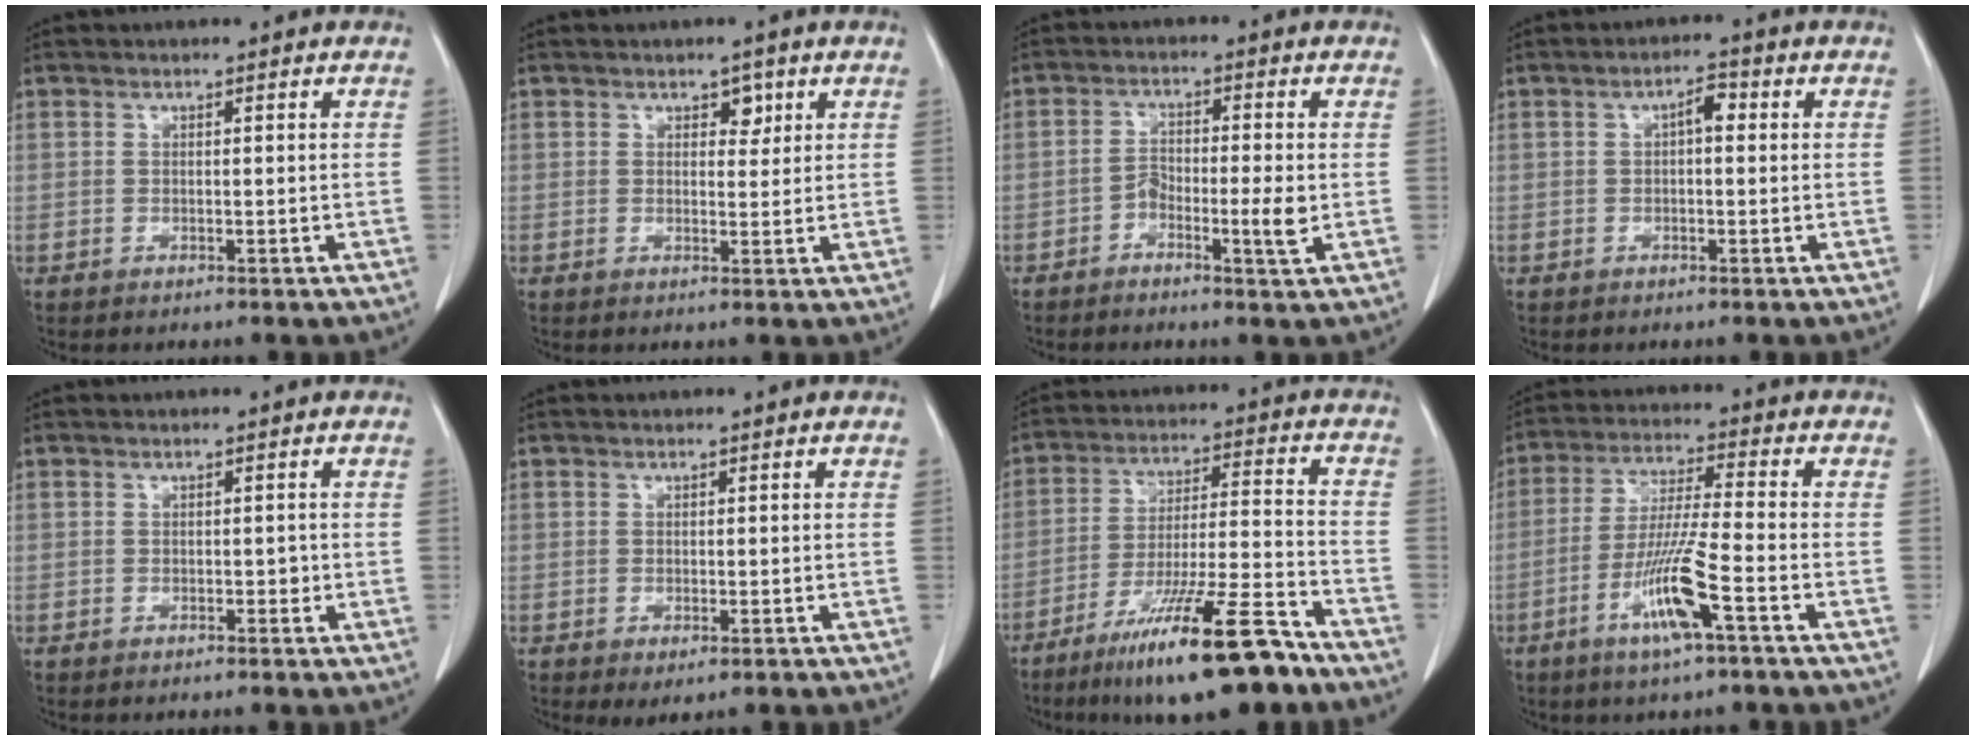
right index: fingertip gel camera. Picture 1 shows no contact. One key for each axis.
{"total": 2.3, "fx": 1.2, "fy": 1.5, "fz": 1.3, "tx": -0.008, "ty": 0.000, "tz": 0.017}
{"total": 4.5, "fx": -1.5, "fy": 0.9, "fz": 4.1, "tx": -0.072, "ty": 0.003, "tz": -0.027}
{"total": 2.9, "fx": 0.5, "fy": 1.2, "fz": 2.6, "tx": -0.042, "ty": 0.015, "tz": 0.006}
{"total": 0.7, "fx": -0.1, "fy": 0.5, "fz": 0.5, "tx": -0.005, "ty": 0.001, "tz": -0.002}
{"total": 1.7, "fx": -0.6, "fy": 0.8, "fz": 1.4, "tx": -0.021, "ty": -0.005, "tz": -0.002}
{"total": 17.6, "fx": -12.2, "fy": 1.5, "fz": 12.5, "tx": -0.193, "ty": -0.021, "tz": -0.208}
{"total": 10.2, "fx": -4.5, "fy": -0.2, "fz": 9.2, "tx": -0.180, "ty": -0.013, "tz": -0.088}